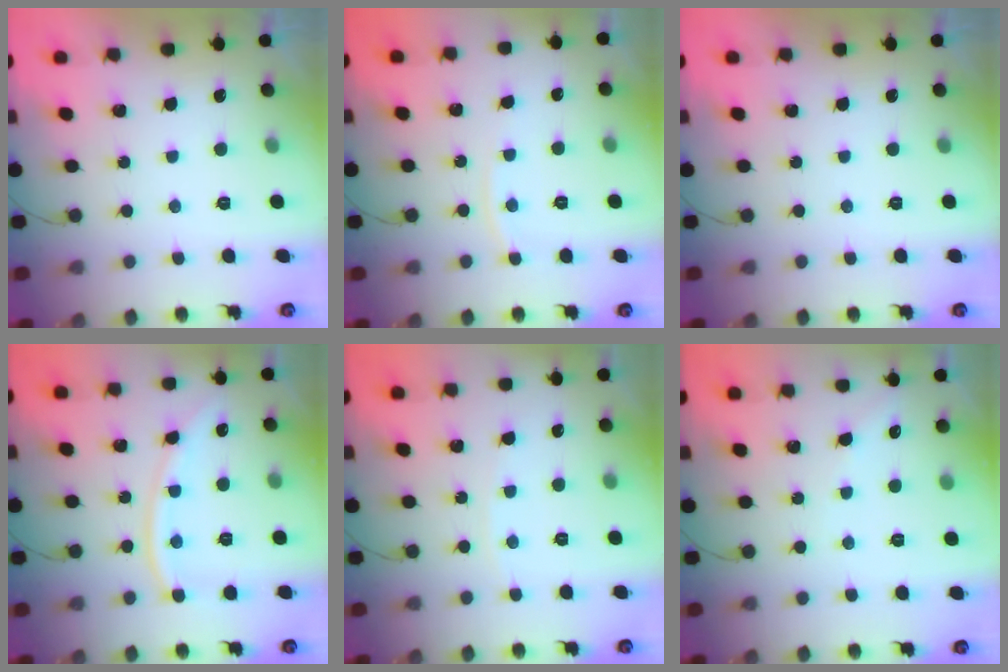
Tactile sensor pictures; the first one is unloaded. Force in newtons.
{"total": 4.6, "press": 4.5, "slide": 0.6}
{"total": 0.0}
{"total": 12.3, "press": 12.2, "slide": 1.4}
{"total": 2.3, "press": 2.3, "slide": 0.3}
{"total": 3.0, "press": 3.0, "slide": 0.4}